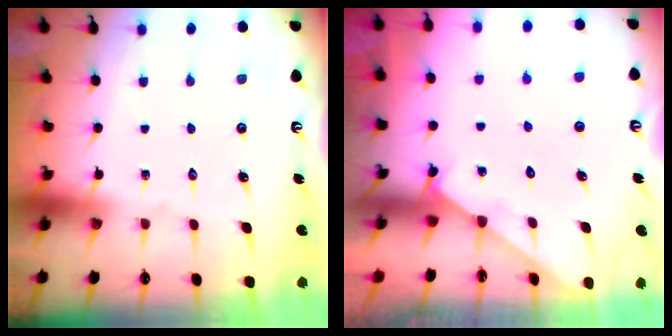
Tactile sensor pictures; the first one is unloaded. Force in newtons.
{"total": 2.3, "press": 2.3, "slide": 0.4}